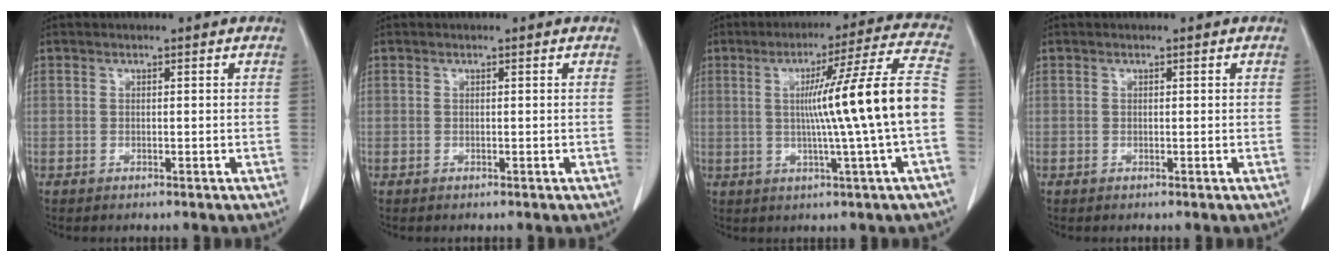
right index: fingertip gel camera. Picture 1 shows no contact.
{"total": 0.0}
{"total": 15.0, "force": [-0.6, -2.2, 14.8], "torque": [-0.217, 0.007, -0.010]}
{"total": 0.0}